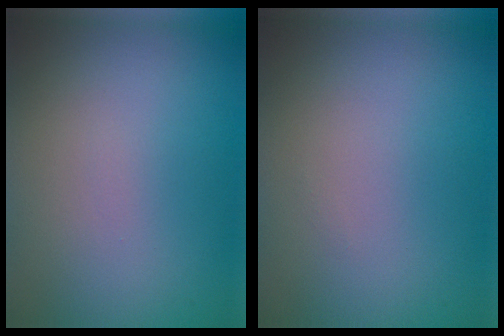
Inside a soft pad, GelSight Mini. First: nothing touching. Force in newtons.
{"total": 0.0}